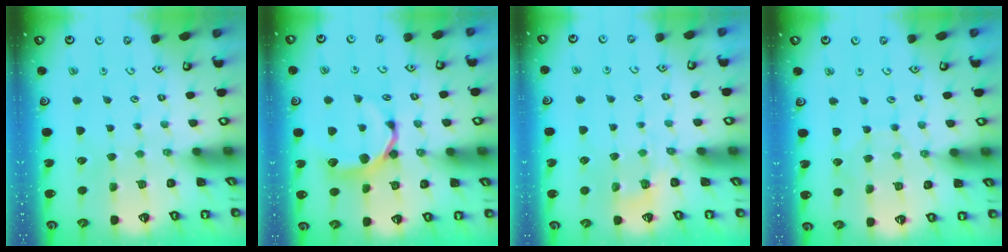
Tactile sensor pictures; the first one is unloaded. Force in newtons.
{"total": 9.2, "press": 9.1, "slide": 0.9}
{"total": 2.3, "press": 1.7, "slide": 1.6}
{"total": 5.1, "press": 5.1, "slide": 0.5}